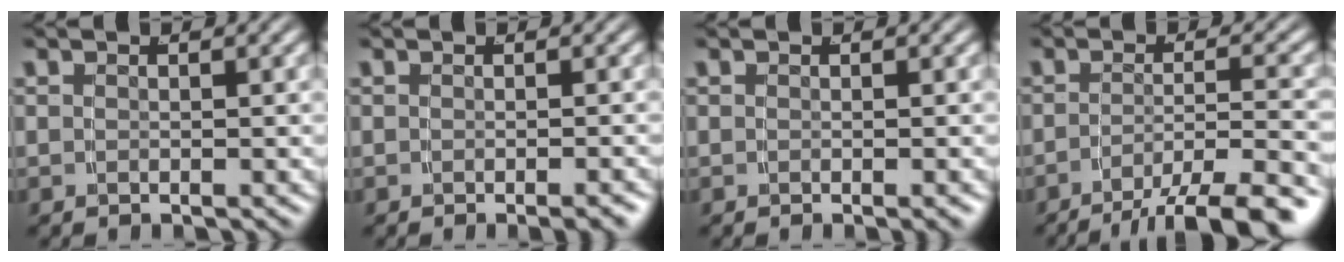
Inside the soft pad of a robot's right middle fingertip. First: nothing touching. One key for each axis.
{"total": 1.3, "fx": -1.0, "fy": 0.1, "fz": 0.9, "tx": -0.008, "ty": 0.002, "tz": -0.016}
{"total": 0.7, "fx": -0.4, "fy": 0.0, "fz": 0.6, "tx": -0.006, "ty": 0.001, "tz": -0.006}
{"total": 8.3, "fx": -6.1, "fy": 2.4, "fz": 5.1, "tx": -0.067, "ty": -0.019, "tz": -0.080}